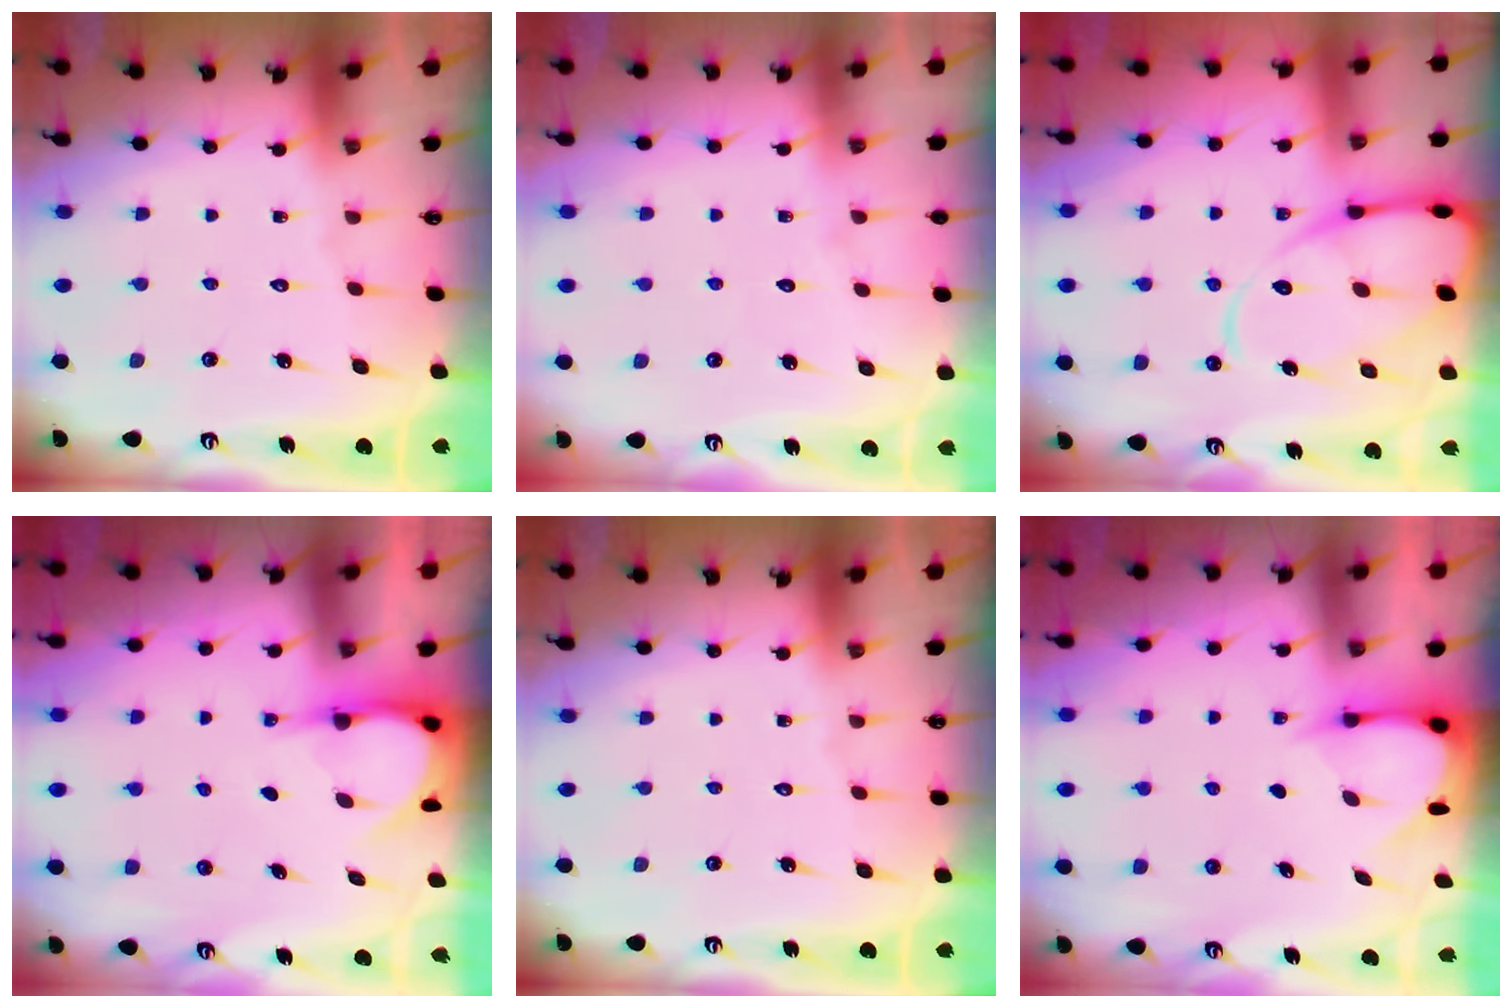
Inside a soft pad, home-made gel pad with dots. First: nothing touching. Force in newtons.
{"total": 3.0, "press": 3.0, "slide": 0.3}
{"total": 12.6, "press": 12.6, "slide": 1.3}
{"total": 4.6, "press": 4.6, "slide": 0.3}
{"total": 0.0}
{"total": 3.7, "press": 3.7, "slide": 0.3}